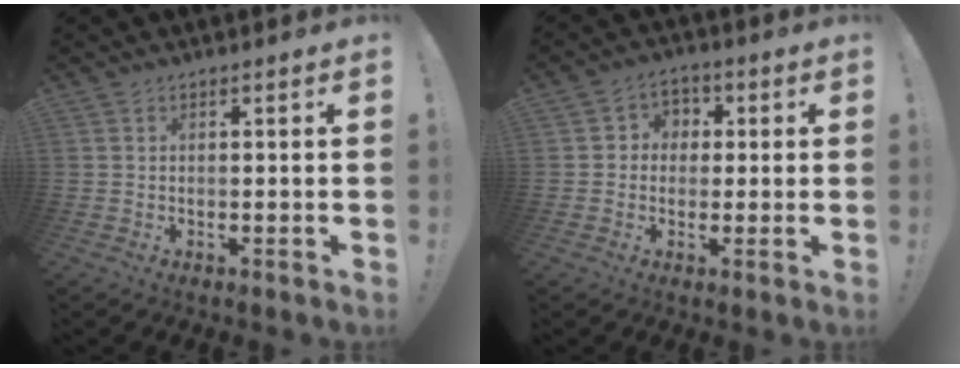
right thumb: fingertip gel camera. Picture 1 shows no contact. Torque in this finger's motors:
{"motor_torque": [0.01, 0.02, -0.05, -0.09, 0.14]}